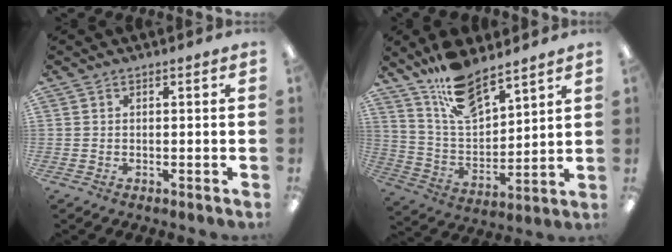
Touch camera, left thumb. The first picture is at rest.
{"total": 14.0, "force": [11.3, 4.9, 6.5], "torque": [-0.130, -0.065, 0.207]}